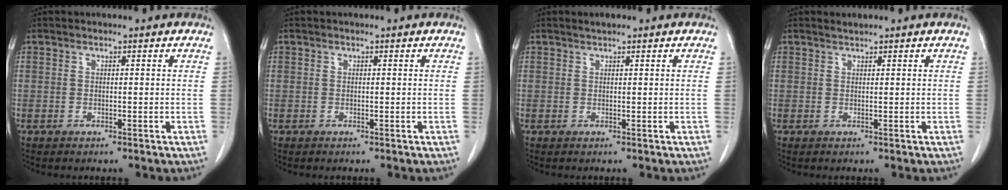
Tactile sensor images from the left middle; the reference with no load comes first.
{"total": 0.0}
{"total": 0.9, "force": [0.8, 0.1, 0.4], "torque": [-0.015, 0.005, 0.017]}
{"total": 0.7, "force": [0.6, -0.1, 0.0], "torque": [-0.009, 0.001, 0.015]}